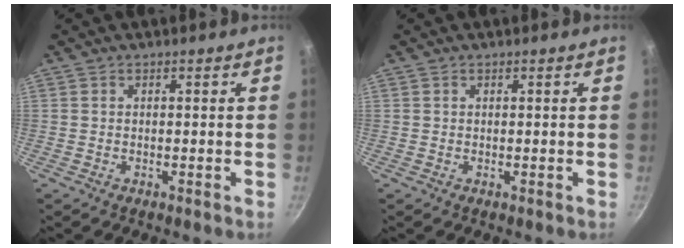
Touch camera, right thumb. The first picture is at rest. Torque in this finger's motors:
{"motor_torque": [-0.24, 0.25, -0.50, 0.31, 0.03]}